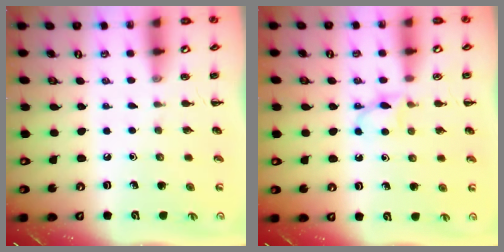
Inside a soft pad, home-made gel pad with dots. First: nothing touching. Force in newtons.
{"total": 4.1, "press": 3.9, "slide": 1.3}